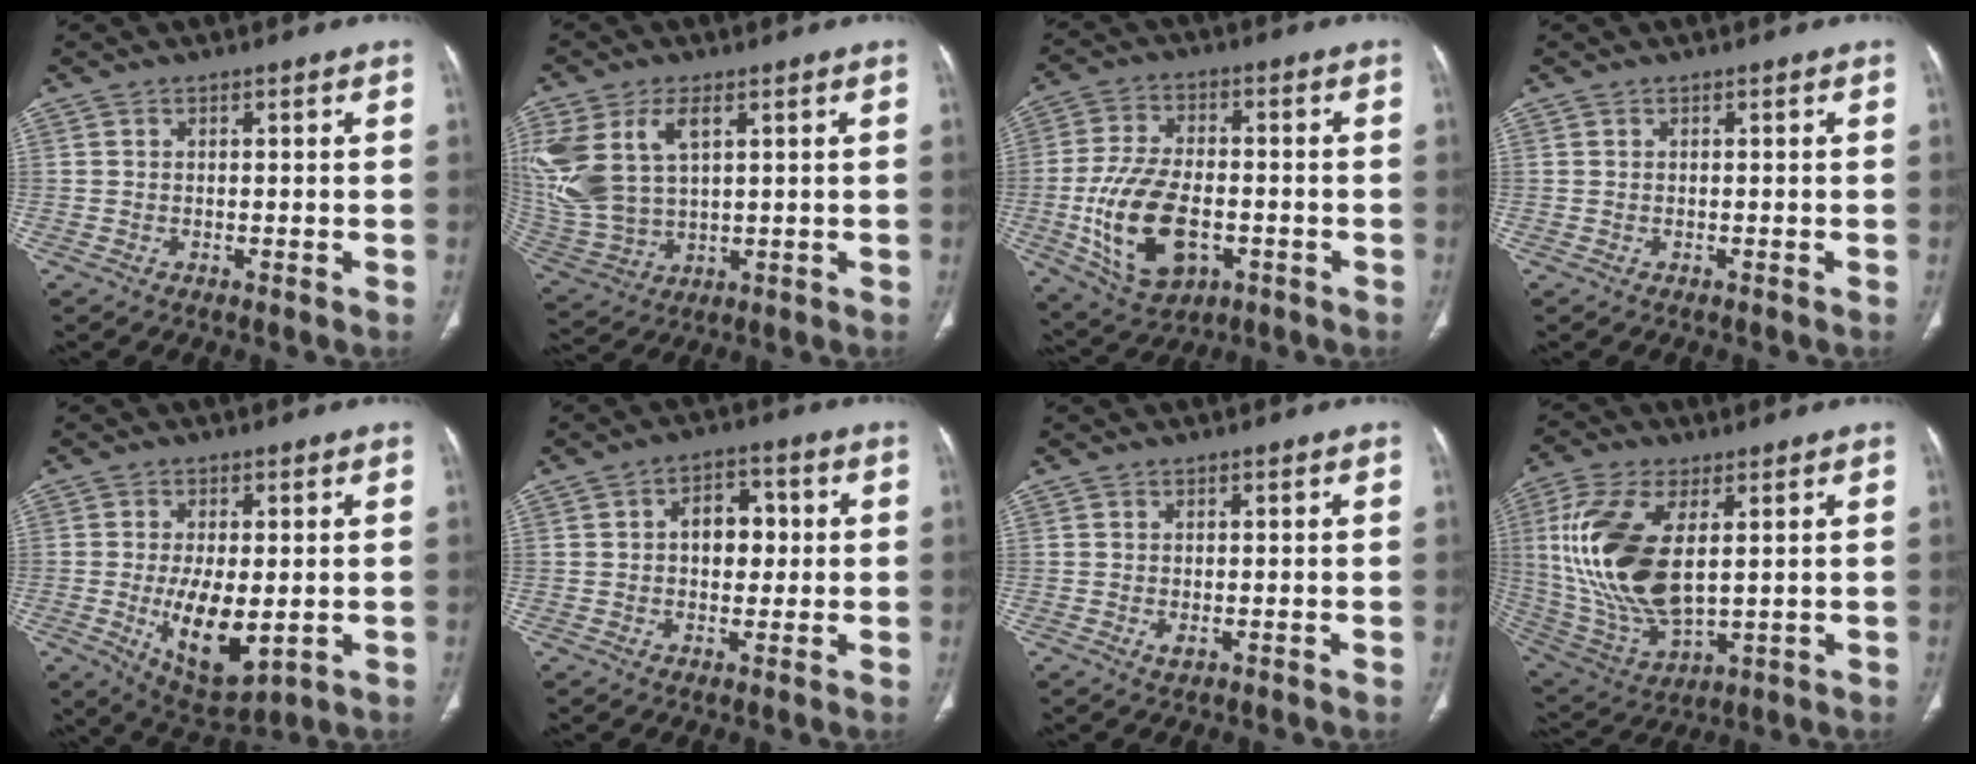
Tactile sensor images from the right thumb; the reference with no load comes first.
{"total": 16.2, "force": [5.3, 9.4, 12.0], "torque": [-0.281, -0.009, 0.118]}
{"total": 15.8, "force": [-3.8, 9.2, 12.4], "torque": [-0.227, 0.007, -0.055]}
{"total": 0.0}
{"total": 11.4, "force": [-1.8, 5.1, 10.0], "torque": [-0.160, -0.024, -0.013]}
{"total": 7.7, "force": [0.9, 5.2, 5.6], "torque": [-0.053, 0.013, 0.010]}
{"total": 1.0, "force": [-0.1, 0.5, 0.9], "torque": [-0.017, -0.005, 0.000]}
{"total": 20.0, "force": [3.4, 9.9, 17.0], "torque": [-0.362, -0.020, 0.075]}